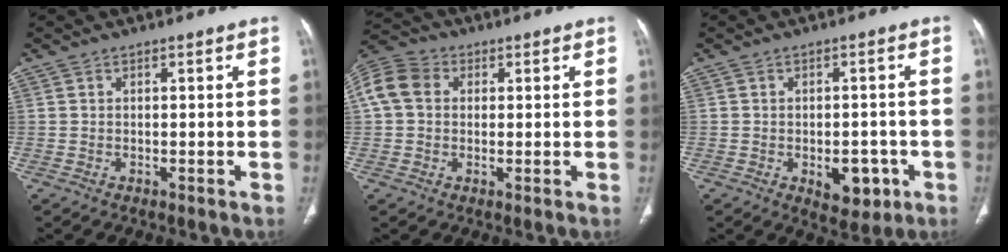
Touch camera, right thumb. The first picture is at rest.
{"total": 9.3, "force": [2.0, 7.4, 5.3], "torque": [-0.103, 0.024, 0.030]}
{"total": 6.8, "force": [-2.3, 4.0, 4.9], "torque": [-0.038, 0.010, -0.020]}